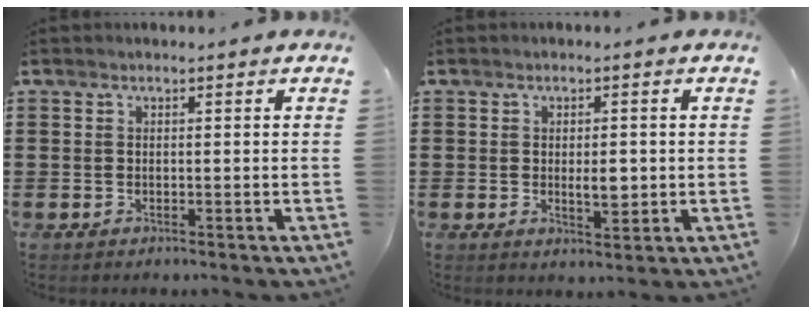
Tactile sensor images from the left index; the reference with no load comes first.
{"total": 3.3, "force": [-0.2, 1.6, 2.9], "torque": [-0.048, -0.001, -0.006]}